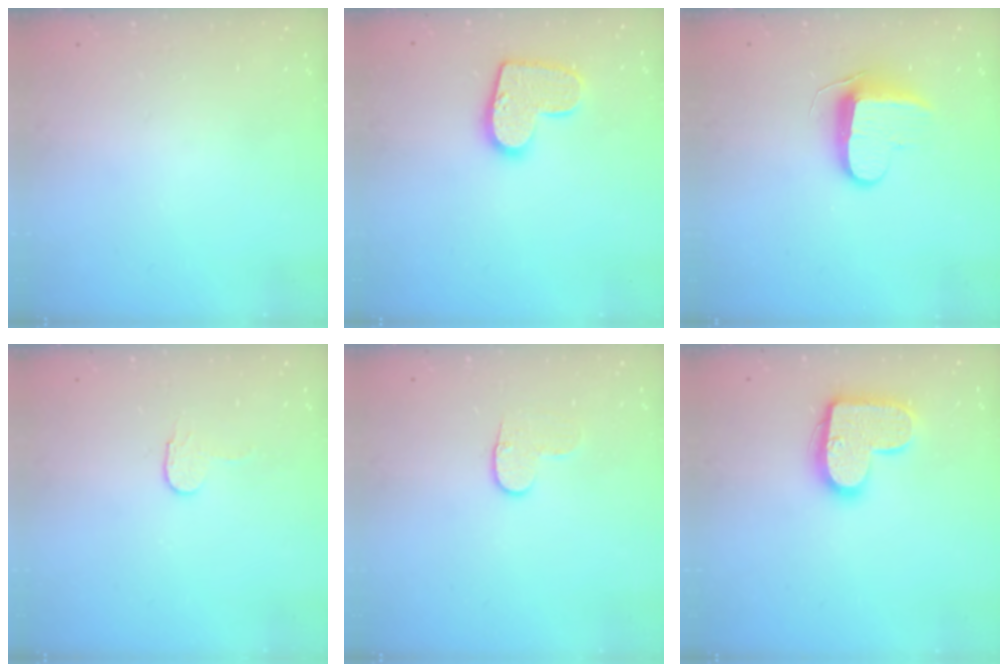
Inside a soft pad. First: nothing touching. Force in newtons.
{"total": 12.9, "press": 12.9, "slide": 0.8}
{"total": 9.8, "press": 9.7, "slide": 0.9}
{"total": 3.5, "press": 3.5, "slide": 0.2}
{"total": 5.7, "press": 5.6, "slide": 0.6}
{"total": 14.4, "press": 14.4, "slide": 0.7}